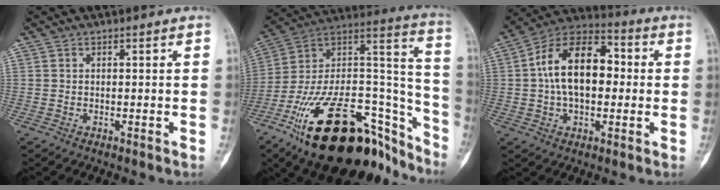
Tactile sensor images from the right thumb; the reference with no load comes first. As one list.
[{"total": 38.3, "force": [-23.5, 16.8, 25.1], "torque": [-0.348, 0.074, -0.375]}, {"total": 16.6, "force": [0.9, 10.1, 13.1], "torque": [-0.200, 0.038, 0.006]}]